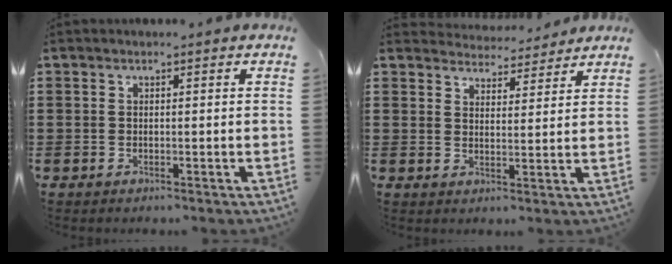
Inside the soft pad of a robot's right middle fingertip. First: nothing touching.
{"total": 4.0, "force": [3.9, 0.6, -0.4], "torque": [0.002, -0.025, 0.070]}